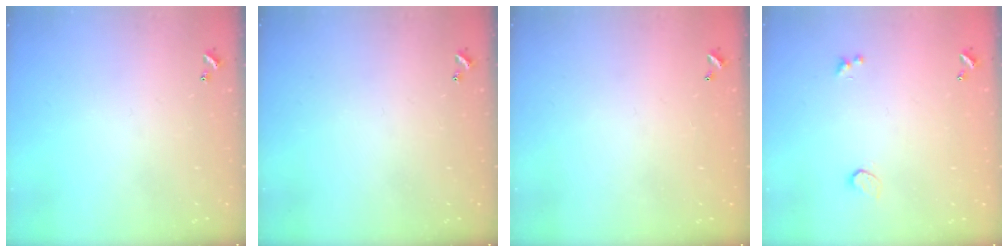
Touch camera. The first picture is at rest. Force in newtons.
{"total": 0.0}
{"total": 2.7, "press": 2.7, "slide": 0.1}
{"total": 0.7, "press": 0.5, "slide": 0.4}